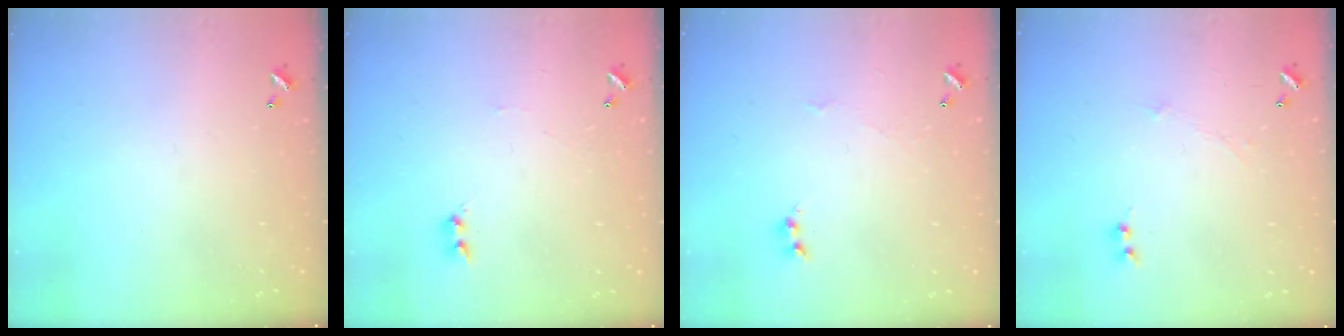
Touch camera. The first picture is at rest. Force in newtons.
{"total": 3.8, "press": 3.8, "slide": 0.5}
{"total": 1.6, "press": 1.6, "slide": 0.2}
{"total": 0.0}